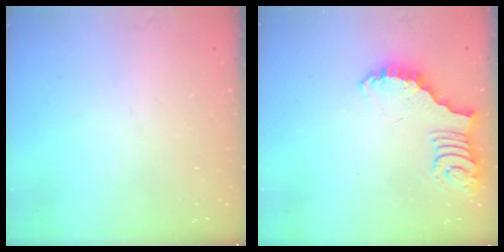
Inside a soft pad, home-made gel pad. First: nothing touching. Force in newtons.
{"total": 2.5, "press": 2.5, "slide": 0.5}